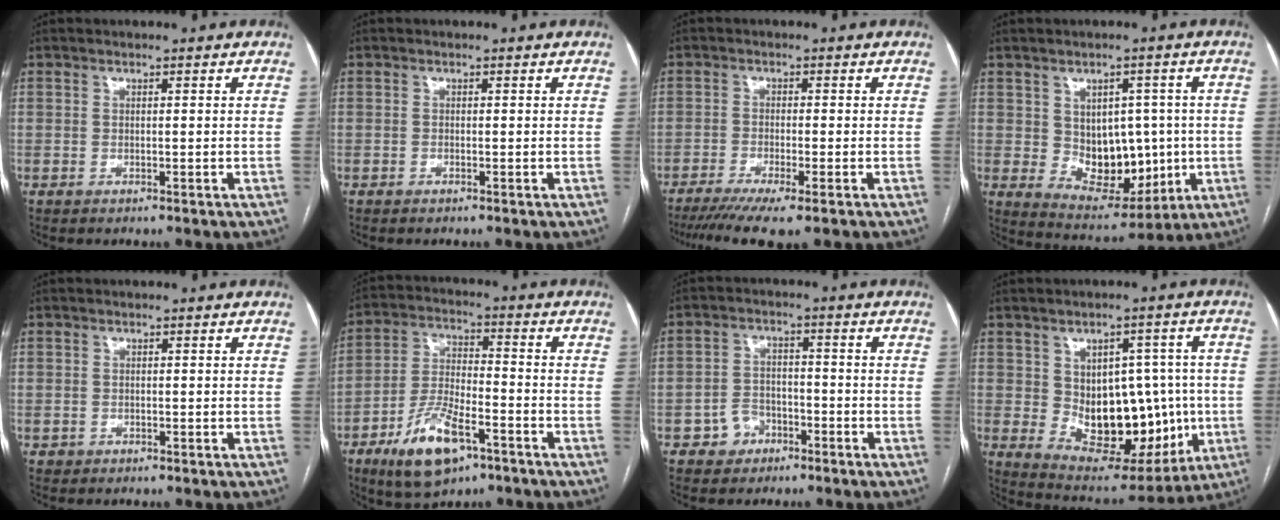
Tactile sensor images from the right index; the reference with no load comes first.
{"total": 0.0}
{"total": 8.5, "force": [-6.0, 0.7, 6.0], "torque": [-0.095, -0.018, -0.097]}
{"total": 10.6, "force": [0.0, 7.2, 7.8], "torque": [-0.107, 0.014, 0.026]}
{"total": 0.8, "force": [-0.1, 0.8, 0.0], "torque": [0.005, 0.006, -0.004]}
{"total": 12.2, "force": [-6.8, 4.5, 9.1], "torque": [-0.184, -0.005, -0.117]}
{"total": 4.5, "force": [-2.5, 3.7, 0.9], "torque": [-0.008, 0.017, -0.038]}
{"total": 16.4, "force": [-0.8, 9.8, 13.1], "torque": [-0.179, 0.023, 0.021]}